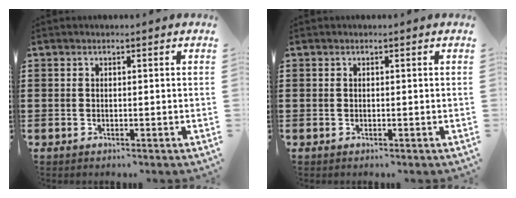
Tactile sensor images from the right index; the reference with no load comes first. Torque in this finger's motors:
{"motor_torque": [-0.06, 0.07, 0.00, -0.01]}